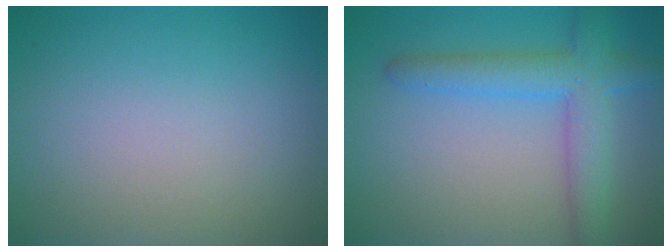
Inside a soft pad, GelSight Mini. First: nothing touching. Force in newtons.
{"total": 4.9, "press": 4.9, "slide": 0.3}